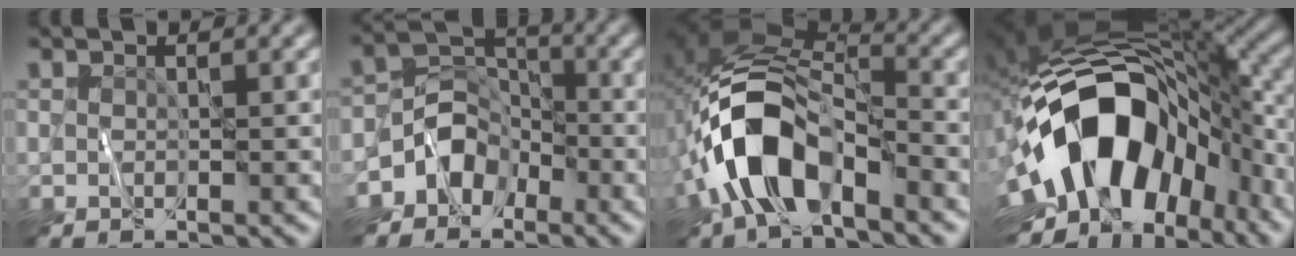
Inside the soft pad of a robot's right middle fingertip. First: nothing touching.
{"total": 4.4, "force": [-2.4, 3.4, 1.5], "torque": [-0.010, 0.000, -0.051]}
{"total": 9.4, "force": [-3.9, 5.1, 6.9], "torque": [-0.136, 0.002, -0.076]}
{"total": 15.8, "force": [-3.9, 9.5, 12.0], "torque": [-0.200, 0.012, -0.082]}